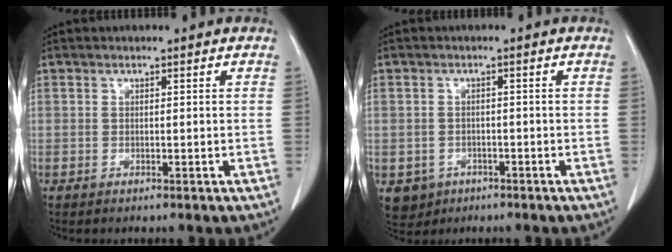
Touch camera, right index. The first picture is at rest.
{"total": 4.1, "force": [-1.8, 3.6, 0.7], "torque": [-0.007, 0.005, -0.024]}